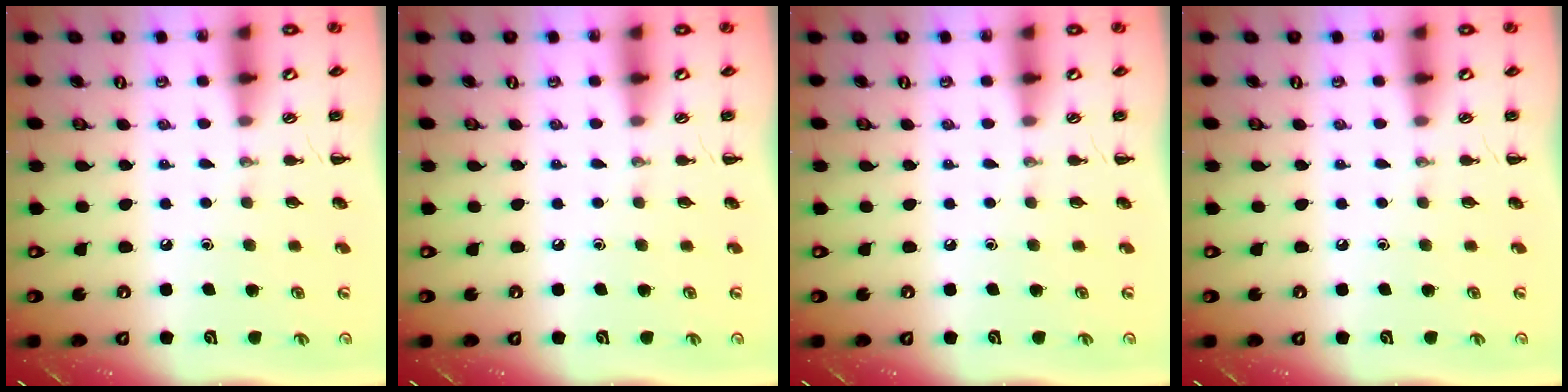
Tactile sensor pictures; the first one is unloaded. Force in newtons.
{"total": 0.0}
{"total": 0.0}
{"total": 0.0}